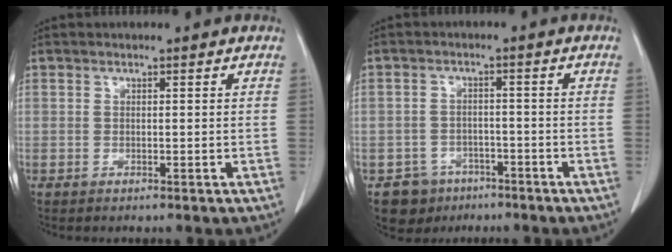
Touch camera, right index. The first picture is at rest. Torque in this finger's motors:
{"motor_torque": [-0.21, -0.13, -0.38, -0.09]}